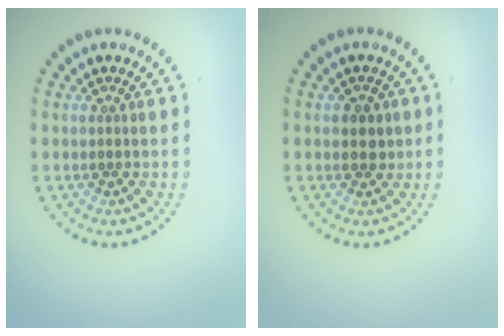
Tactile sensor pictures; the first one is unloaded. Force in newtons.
{"total": 1.7, "press": 1.7, "slide": 0.5}